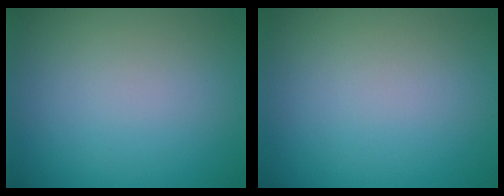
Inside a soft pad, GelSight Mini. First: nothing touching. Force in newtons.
{"total": 0.0}